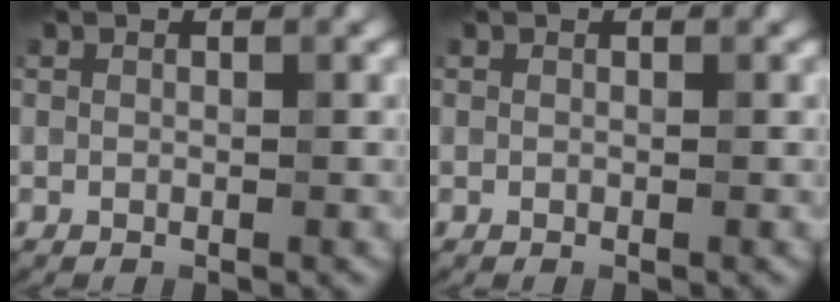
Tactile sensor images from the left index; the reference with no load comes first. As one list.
[{"total": 0.0}]